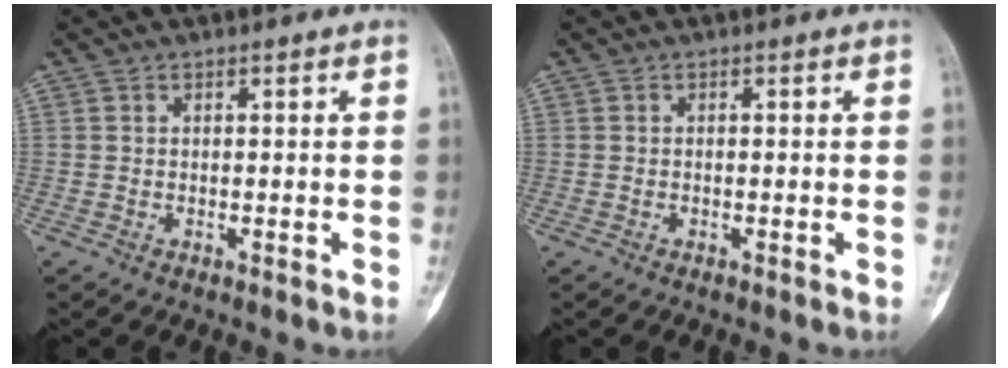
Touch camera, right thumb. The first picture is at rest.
{"total": 0.0}